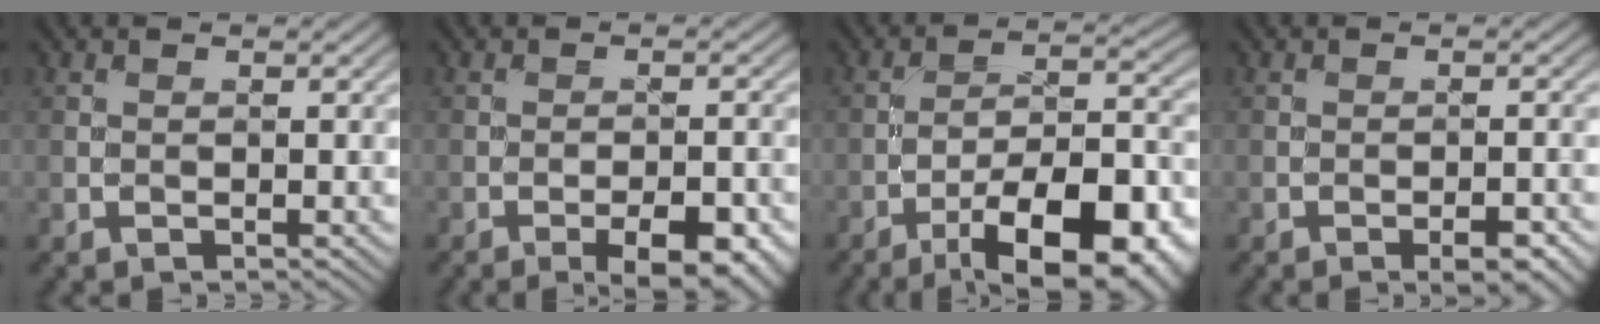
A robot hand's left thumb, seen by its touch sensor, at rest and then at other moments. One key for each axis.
{"total": 7.3, "fx": -4.3, "fy": 2.4, "fz": 5.5, "tx": -0.084, "ty": 0.004, "tz": -0.050}
{"total": 16.3, "fx": -9.5, "fy": 5.5, "fz": 12.0, "tx": -0.171, "ty": -0.006, "tz": -0.145}
{"total": 3.5, "fx": -2.1, "fy": 1.0, "fz": 2.6, "tx": -0.041, "ty": 0.009, "tz": -0.027}